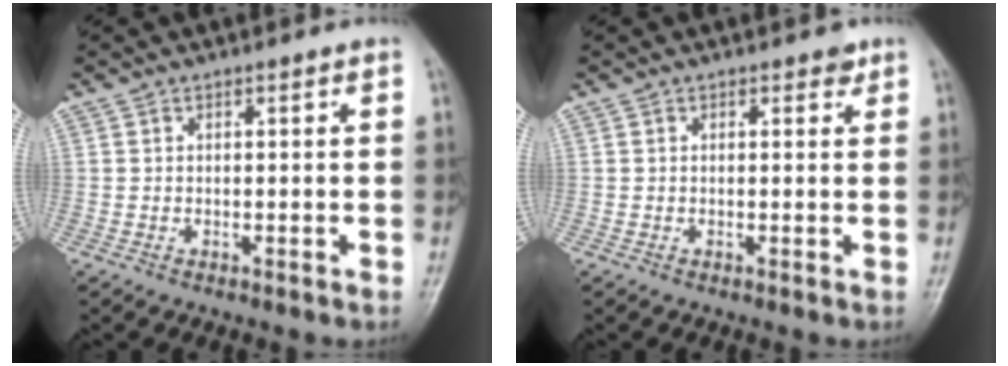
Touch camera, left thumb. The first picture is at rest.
{"total": 1.2, "force": [0.7, 0.7, 0.5], "torque": [0.005, -0.003, 0.005]}